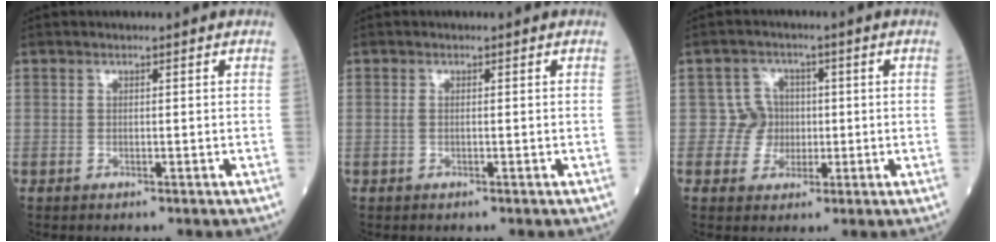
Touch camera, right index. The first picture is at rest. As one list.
[{"total": 0.7, "force": [0.0, 0.4, 0.7], "torque": [-0.019, -0.001, -0.001]}, {"total": 4.2, "force": [-0.1, 4.2, 0.1], "torque": [0.010, 0.010, -0.002]}]